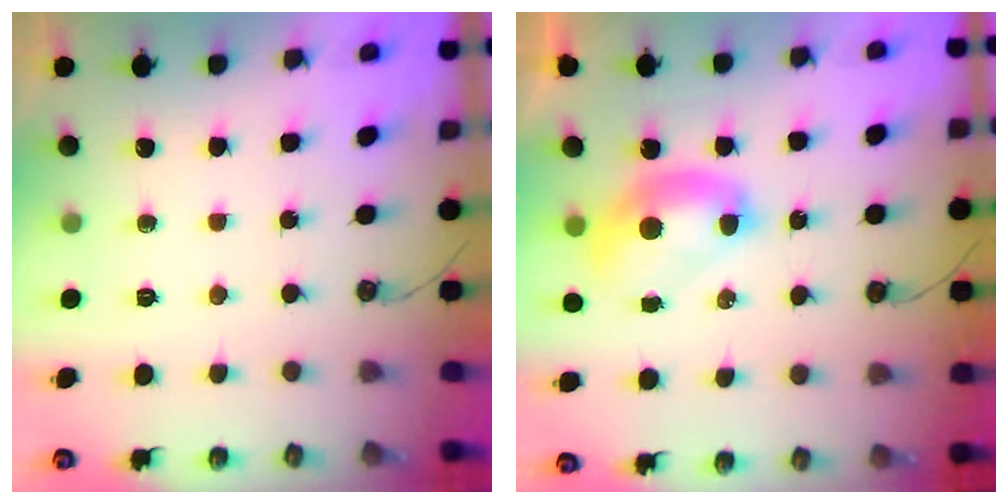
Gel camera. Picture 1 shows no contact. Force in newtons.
{"total": 2.7, "press": 2.7, "slide": 0.1}